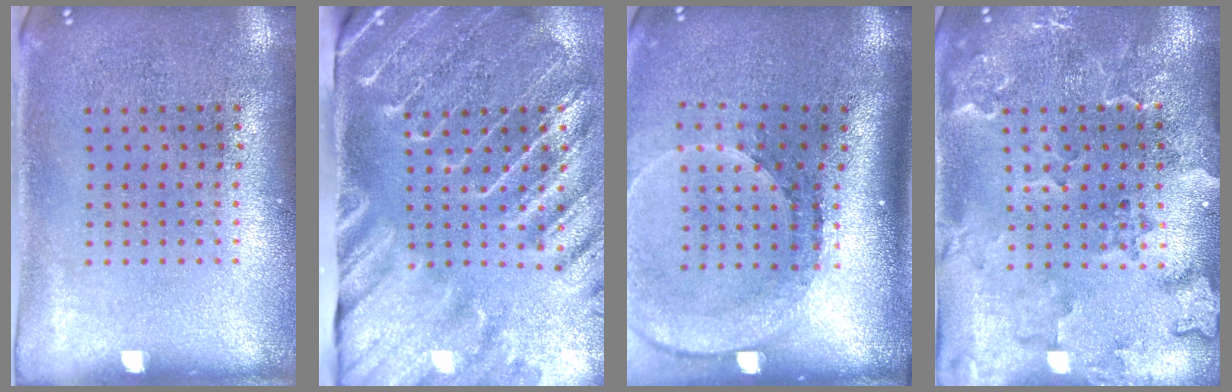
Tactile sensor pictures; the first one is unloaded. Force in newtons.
{"total": 4.1, "press": 3.4, "slide": 2.4}
{"total": 2.6, "press": 1.8, "slide": 1.9}
{"total": 2.3, "press": 2.1, "slide": 0.8}